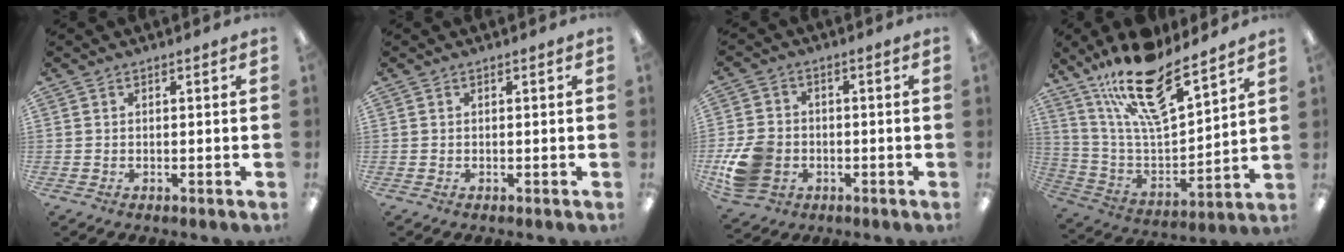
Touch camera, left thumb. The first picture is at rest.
{"total": 0.0}
{"total": 10.2, "force": [-2.8, 8.1, 5.6], "torque": [-0.120, 0.018, -0.046]}
{"total": 20.5, "force": [14.9, 6.9, 12.3], "torque": [-0.221, -0.092, 0.260]}